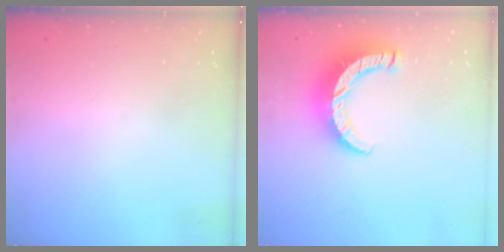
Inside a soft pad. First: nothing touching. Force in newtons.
{"total": 10.4, "press": 10.4, "slide": 1.1}